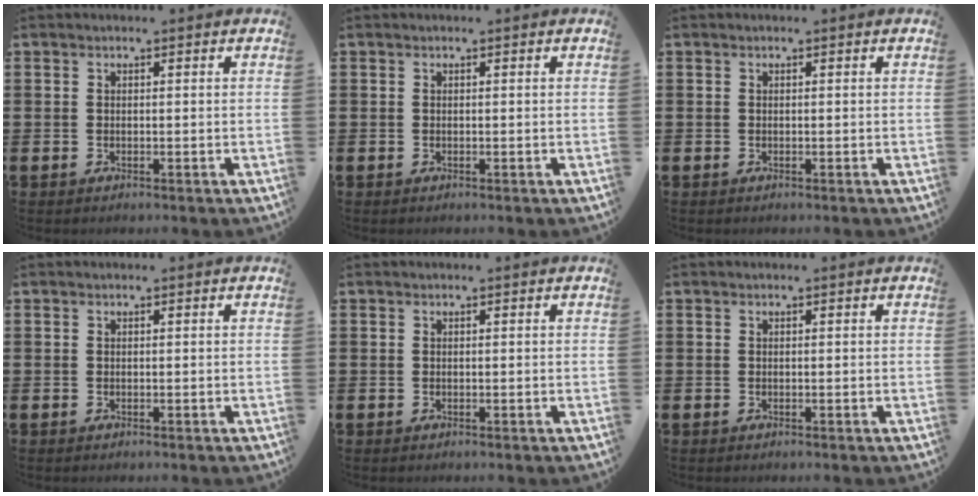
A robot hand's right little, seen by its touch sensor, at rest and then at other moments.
{"total": 0.0}
{"total": 0.0}
{"total": 0.0}
{"total": 0.0}
{"total": 0.0}